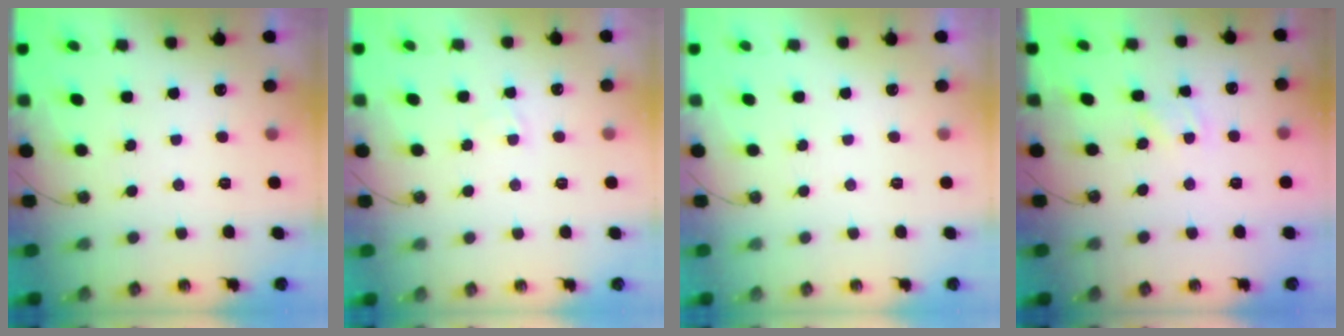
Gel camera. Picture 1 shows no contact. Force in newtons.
{"total": 2.9, "press": 2.9, "slide": 0.4}
{"total": 0.0}
{"total": 1.7, "press": 1.6, "slide": 0.2}